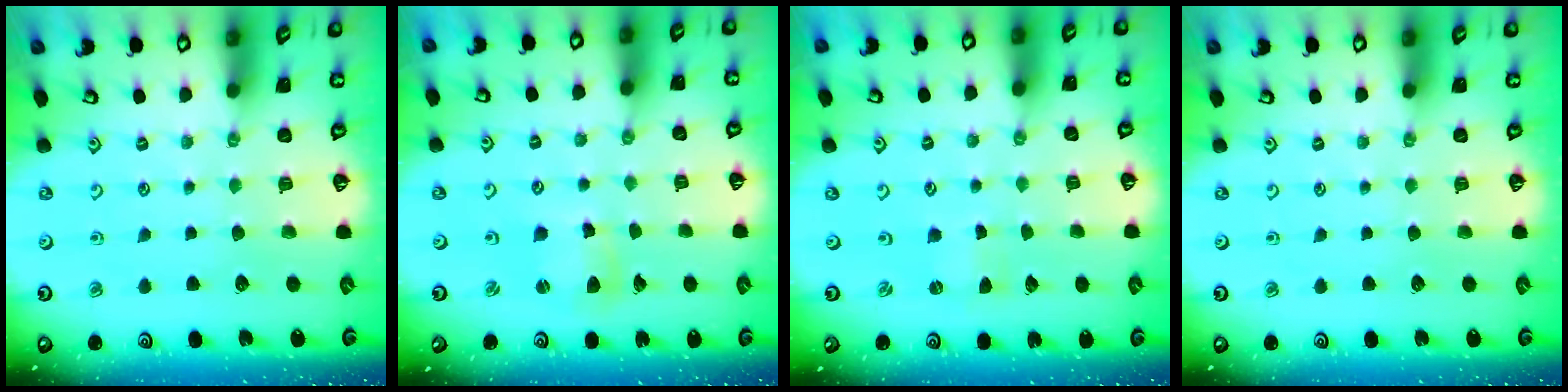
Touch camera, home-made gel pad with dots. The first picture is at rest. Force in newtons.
{"total": 5.4, "press": 5.4, "slide": 0.7}
{"total": 0.0}
{"total": 0.0}